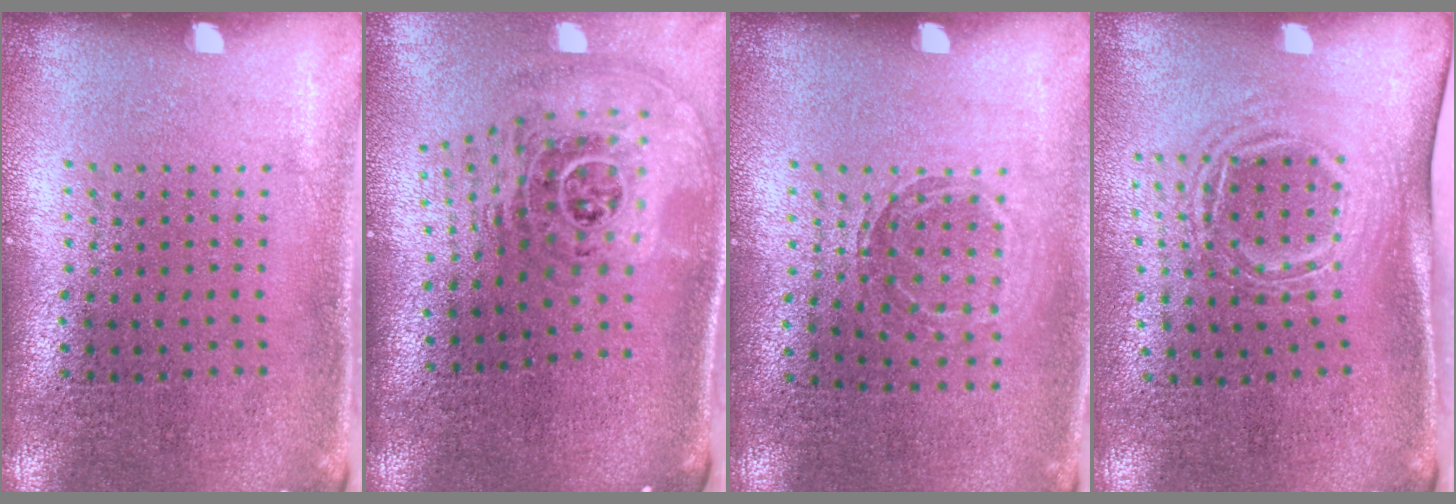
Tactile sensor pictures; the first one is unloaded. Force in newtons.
{"total": 2.0, "press": 1.5, "slide": 1.3}
{"total": 1.0, "press": 1.0, "slide": 0.1}
{"total": 1.7, "press": 1.2, "slide": 1.2}